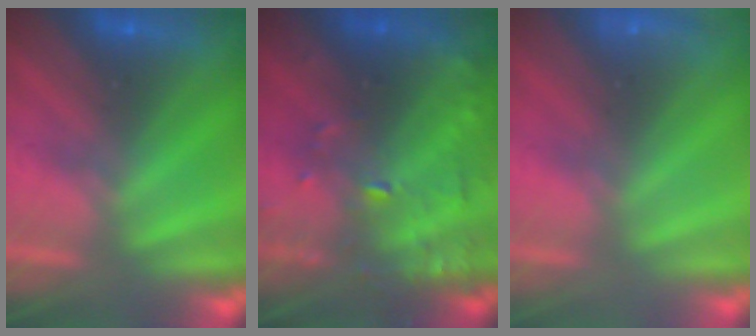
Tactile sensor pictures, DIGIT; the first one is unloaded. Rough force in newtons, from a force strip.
{"total": 7.3}
{"total": 2.3}